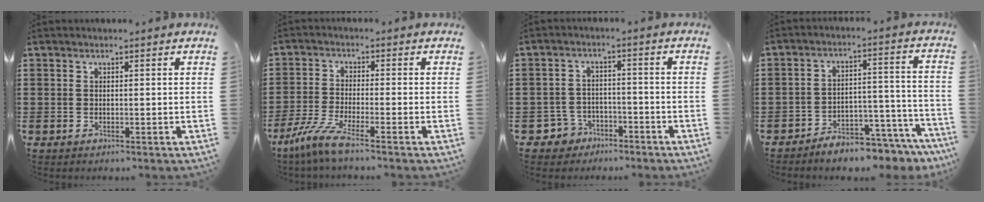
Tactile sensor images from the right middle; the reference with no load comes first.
{"total": 5.5, "force": [-3.9, -0.1, 3.9], "torque": [-0.108, -0.028, -0.082]}
{"total": 3.6, "force": [-3.0, 1.8, 0.4], "torque": [-0.034, -0.001, -0.067]}
{"total": 5.2, "force": [-5.1, 0.5, 1.0], "torque": [-0.018, 0.009, -0.096]}